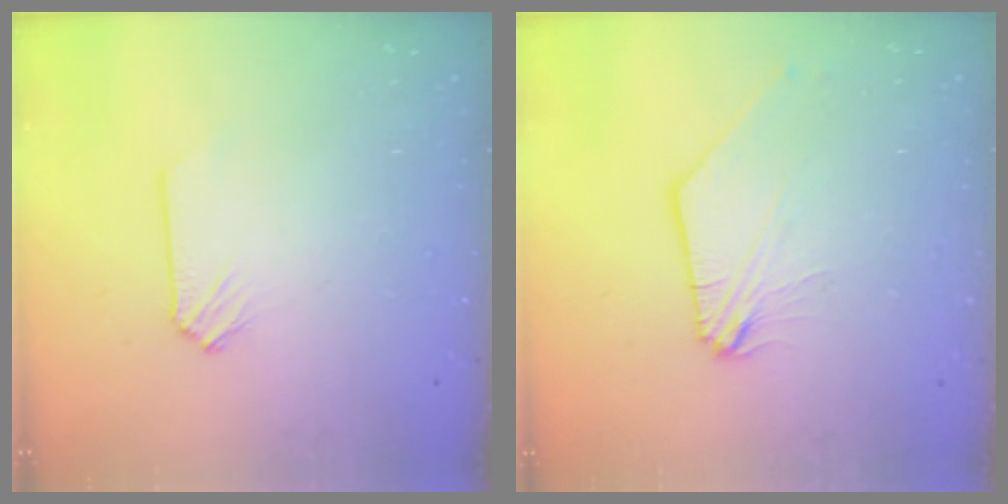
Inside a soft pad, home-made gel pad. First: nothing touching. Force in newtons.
{"total": 1.9, "press": 1.9, "slide": 0.5}